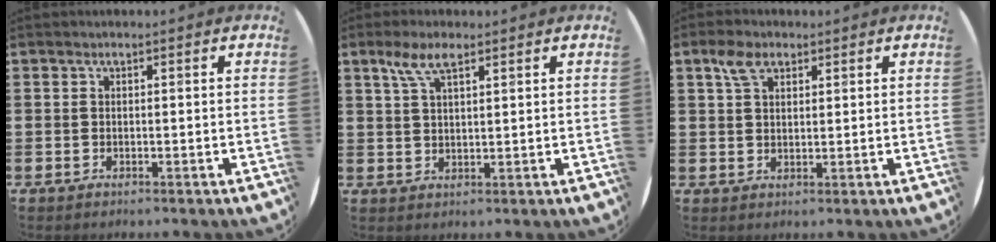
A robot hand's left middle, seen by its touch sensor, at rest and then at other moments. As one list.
[{"total": 4.5, "force": [2.9, 1.5, 3.2], "torque": [-0.071, 0.007, 0.050]}, {"total": 3.7, "force": [2.4, 2.0, 2.0], "torque": [-0.045, 0.007, 0.044]}]